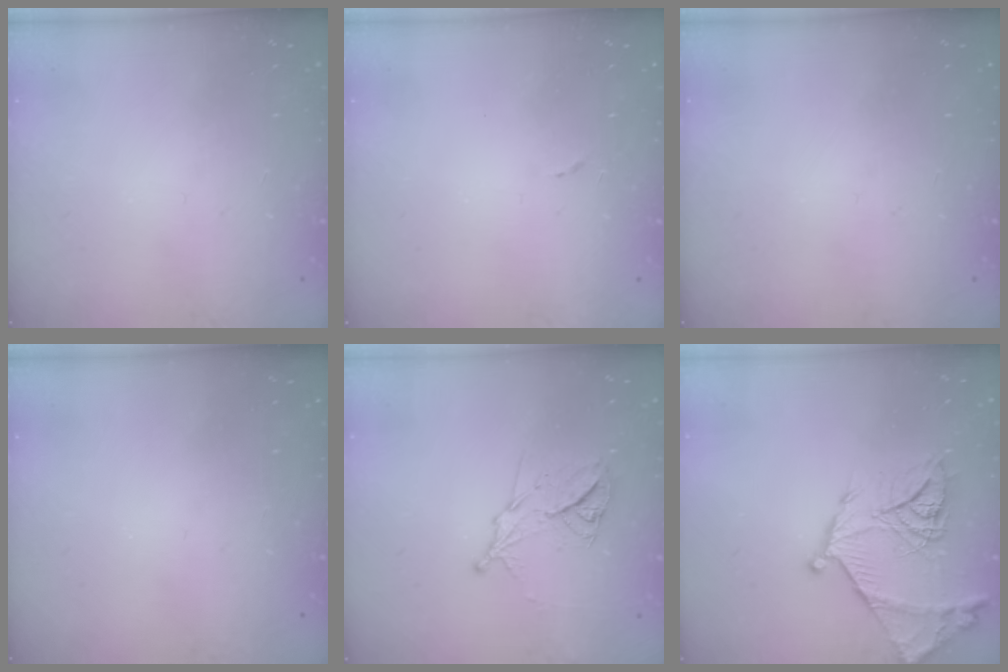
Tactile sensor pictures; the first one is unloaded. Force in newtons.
{"total": 4.2, "press": 4.1, "slide": 0.7}
{"total": 0.0}
{"total": 0.0}
{"total": 11.4, "press": 11.4, "slide": 0.3}
{"total": 18.9, "press": 18.8, "slide": 1.8}